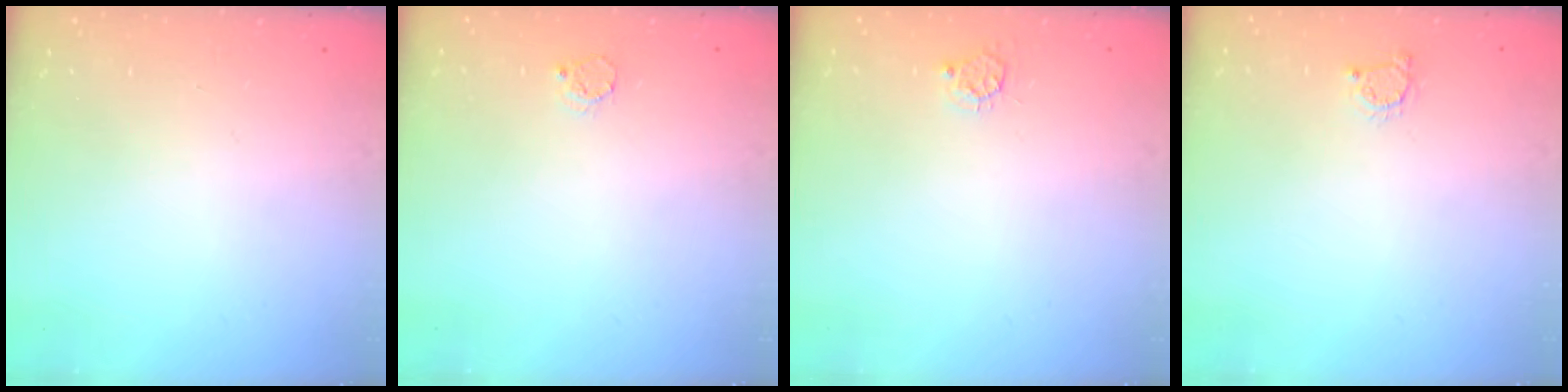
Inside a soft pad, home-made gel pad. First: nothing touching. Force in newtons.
{"total": 3.4, "press": 3.4, "slide": 0.3}
{"total": 3.9, "press": 3.9, "slide": 0.4}
{"total": 2.2, "press": 2.2, "slide": 0.4}